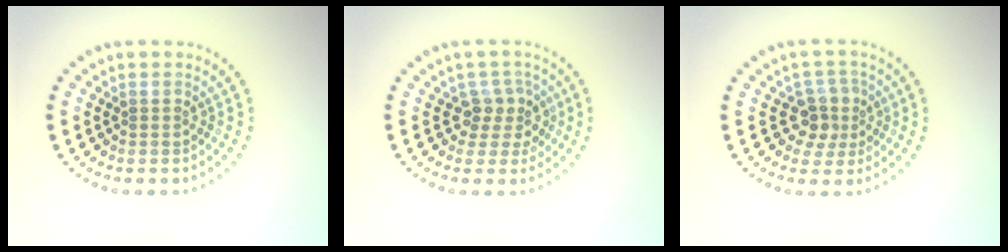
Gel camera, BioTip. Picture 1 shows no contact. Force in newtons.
{"total": 2.7, "press": 2.0, "slide": 1.8}
{"total": 2.8, "press": 2.4, "slide": 1.4}